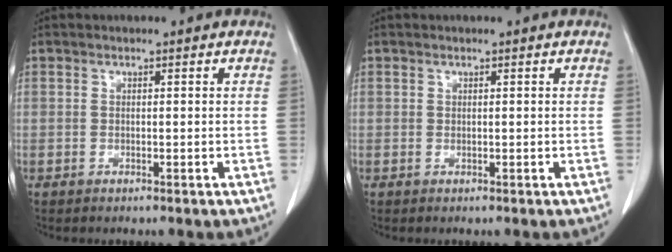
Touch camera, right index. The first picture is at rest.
{"total": 0.0}